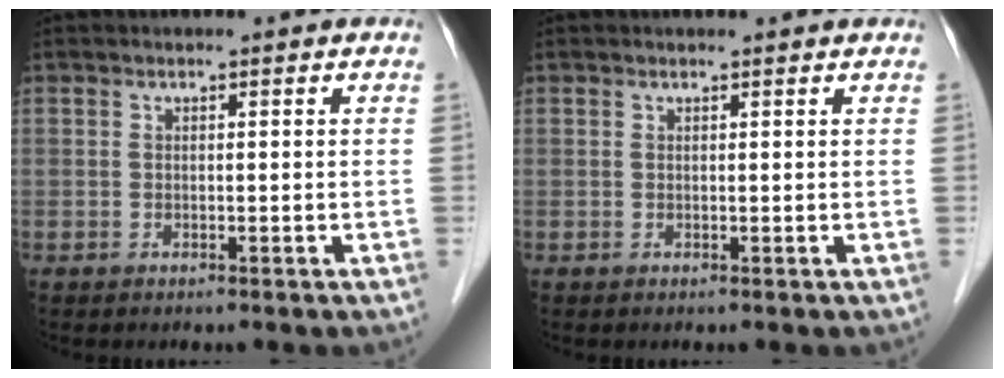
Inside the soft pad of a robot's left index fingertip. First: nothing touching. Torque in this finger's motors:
{"motor_torque": [0.17, -0.07, 0.05, 0.01]}